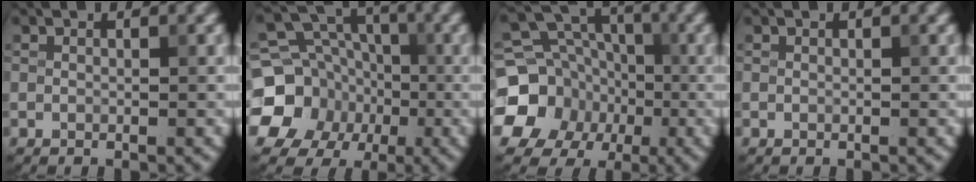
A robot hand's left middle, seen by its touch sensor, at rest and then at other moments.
{"total": 11.7, "force": [-2.9, 10.6, 4.0], "torque": [-0.096, -0.009, -0.069]}
{"total": 12.8, "force": [-3.3, 11.7, 4.2], "torque": [-0.111, -0.010, -0.071]}
{"total": 0.0}